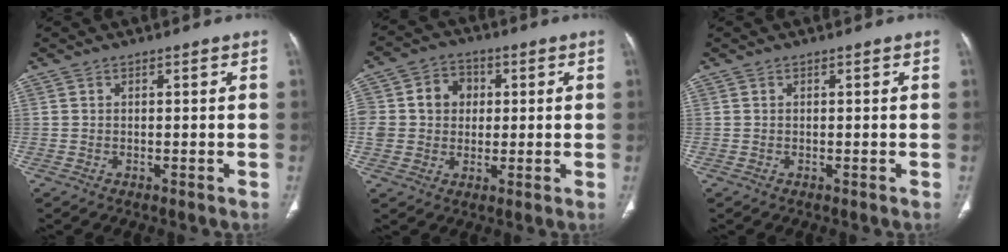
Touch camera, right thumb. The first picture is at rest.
{"total": 12.8, "force": [2.0, 11.1, 6.0], "torque": [-0.099, 0.023, 0.037]}
{"total": 0.0}